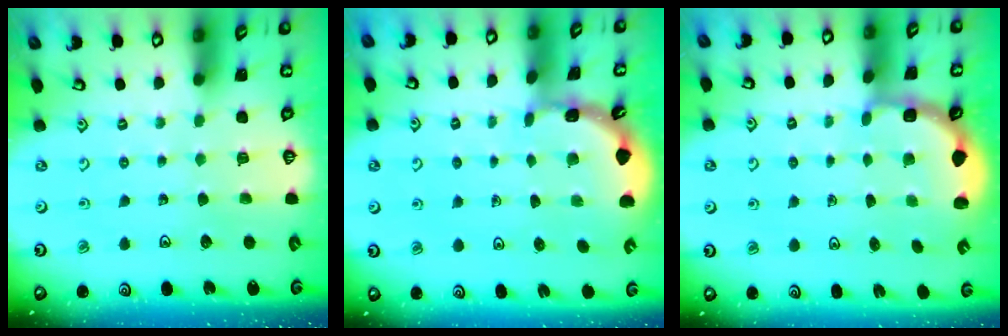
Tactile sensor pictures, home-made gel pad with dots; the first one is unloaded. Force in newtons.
{"total": 1.5, "press": 1.5, "slide": 0.1}
{"total": 2.9, "press": 2.5, "slide": 1.4}